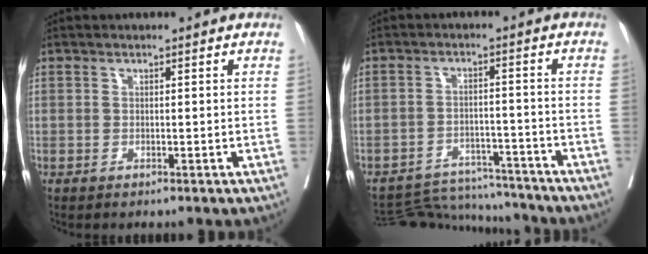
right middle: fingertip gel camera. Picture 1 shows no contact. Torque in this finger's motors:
{"motor_torque": [-0.68, -0.76, -0.22, -0.08]}